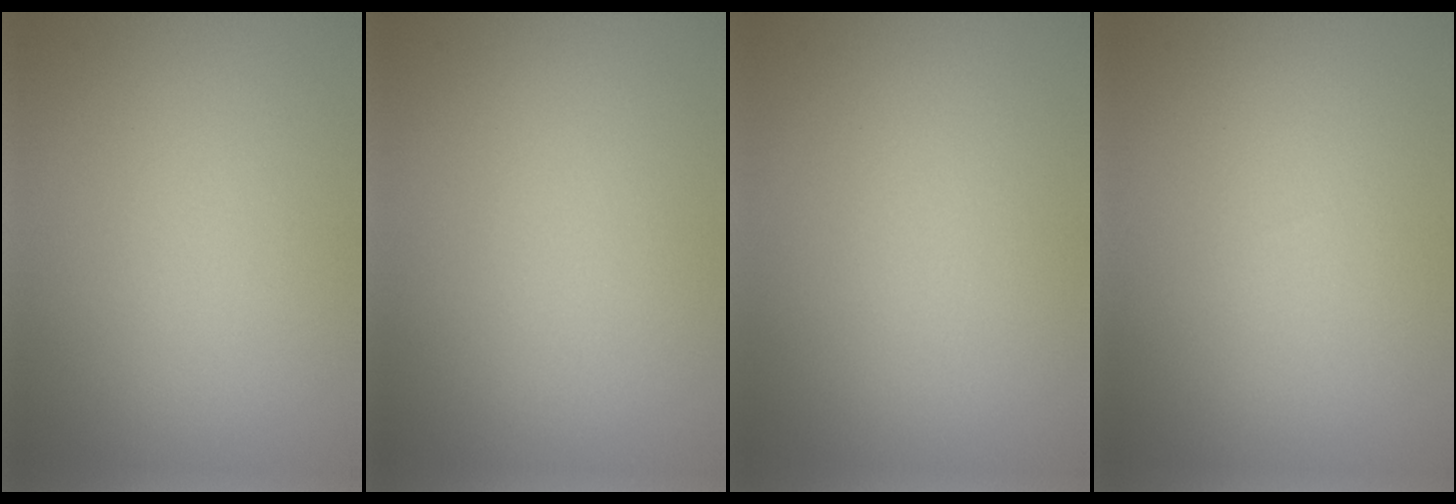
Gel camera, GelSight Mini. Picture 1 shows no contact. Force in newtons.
{"total": 0.0}
{"total": 0.0}
{"total": 0.0}